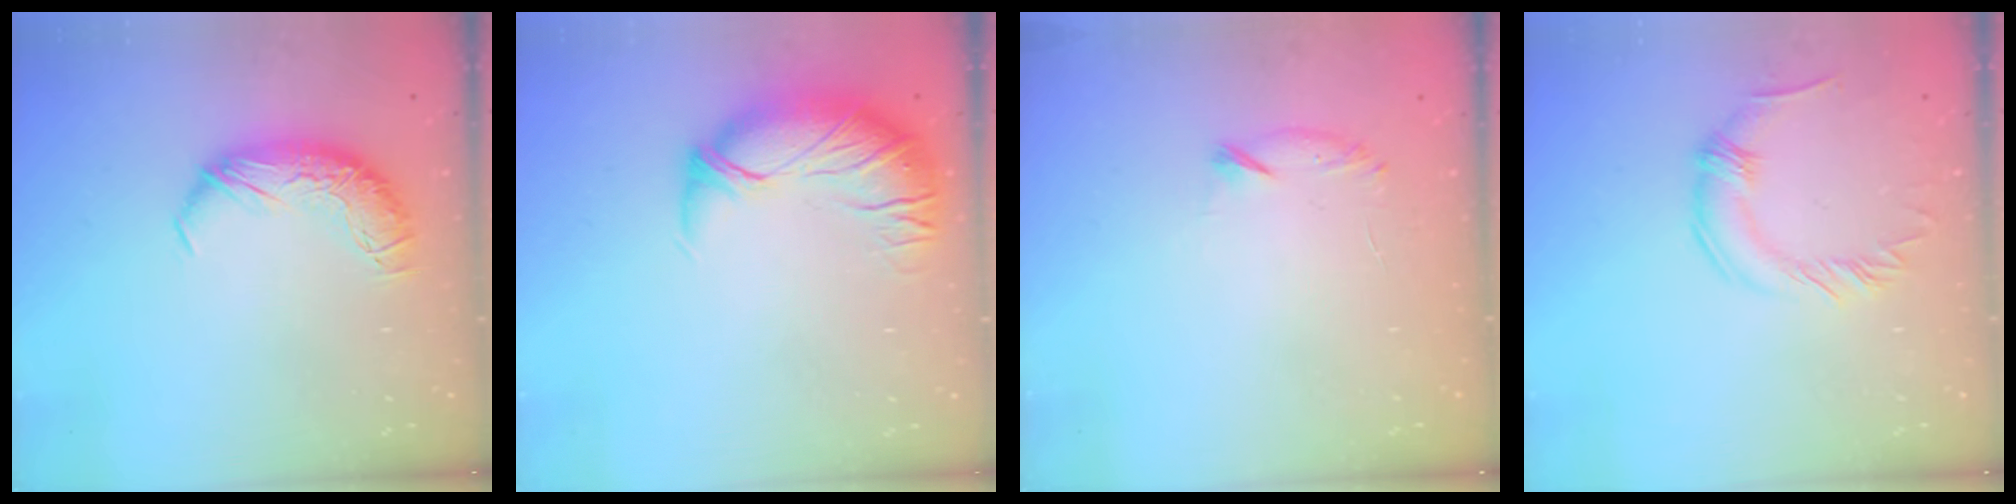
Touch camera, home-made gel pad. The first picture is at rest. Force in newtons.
{"total": 2.9, "press": 1.6, "slide": 2.3}
{"total": 5.9, "press": 5.8, "slide": 1.4}
{"total": 0.0}